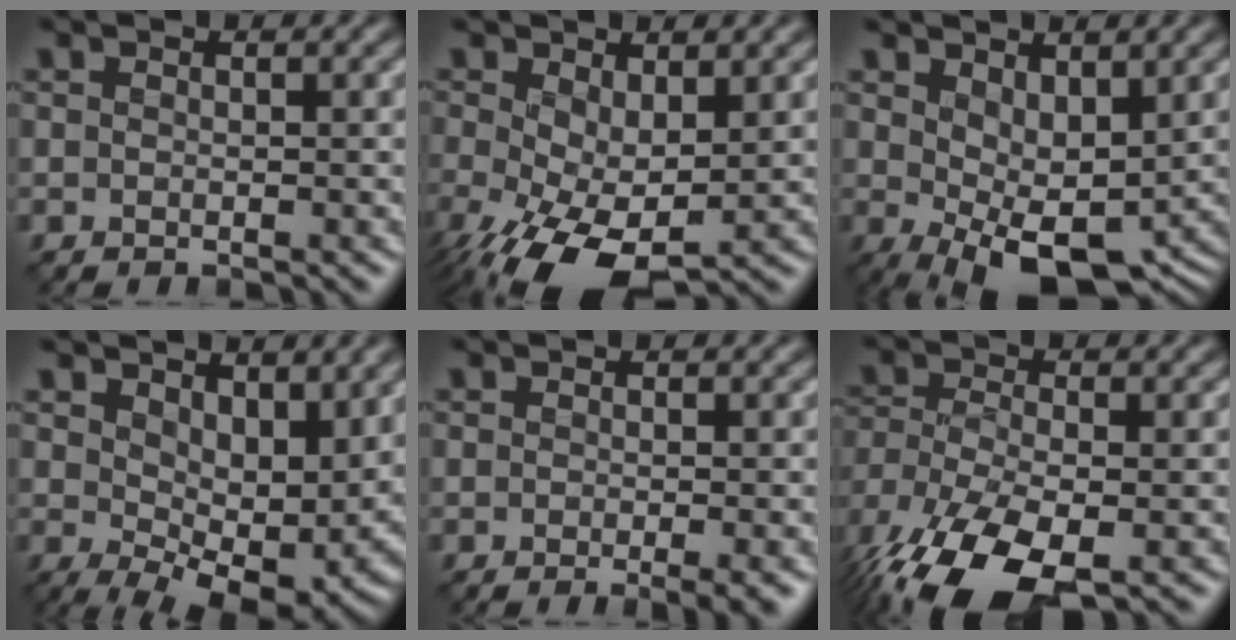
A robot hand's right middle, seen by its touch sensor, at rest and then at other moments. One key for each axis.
{"total": 8.7, "fx": -1.8, "fy": 4.8, "fz": 7.1, "tx": -0.157, "ty": -0.029, "tz": -0.022}
{"total": 6.5, "fx": -0.1, "fy": 3.6, "fz": 5.4, "tx": -0.097, "ty": -0.016, "tz": 0.009}
{"total": 8.7, "fx": 0.9, "fy": 5.0, "fz": 7.1, "tx": -0.120, "ty": -0.027, "tz": 0.028}
{"total": 1.7, "fx": -0.7, "fy": 0.1, "fz": 1.5, "tx": -0.029, "ty": -0.010, "tz": -0.012}
{"total": 10.4, "fx": -6.2, "fy": 4.5, "fz": 7.1, "tx": -0.156, "ty": -0.027, "tz": -0.118}